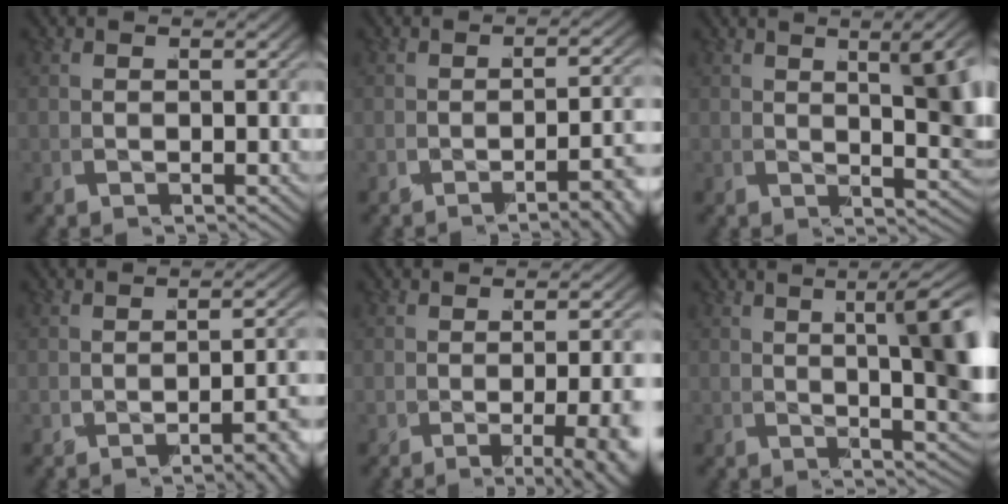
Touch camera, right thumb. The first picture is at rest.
{"total": 4.1, "force": [-2.7, 0.3, 3.1], "torque": [-0.033, 0.015, -0.047]}
{"total": 8.2, "force": [1.7, 3.3, 7.3], "torque": [-0.068, 0.006, 0.027]}
{"total": 3.7, "force": [-2.4, 0.2, 2.8], "torque": [-0.027, 0.016, -0.042]}
{"total": 7.1, "force": [-2.7, 2.2, 6.2], "torque": [-0.067, 0.000, -0.042]}
{"total": 10.6, "force": [2.0, 4.1, 9.5], "torque": [-0.102, 0.016, 0.025]}